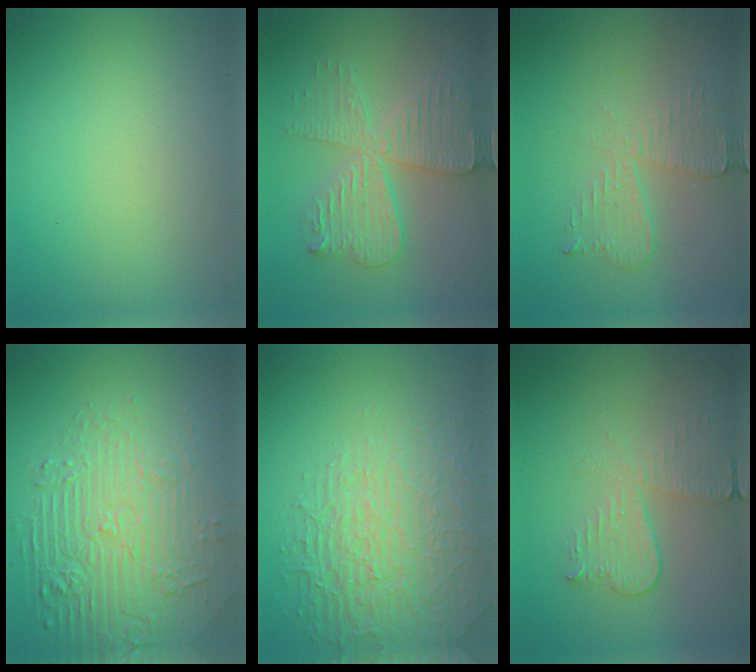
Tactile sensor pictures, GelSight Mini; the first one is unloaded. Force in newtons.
{"total": 5.7, "press": 5.6, "slide": 0.7}
{"total": 2.7, "press": 2.4, "slide": 1.1}
{"total": 8.5, "press": 5.9, "slide": 6.1}
{"total": 4.5, "press": 4.2, "slide": 1.7}
{"total": 3.0, "press": 2.7, "slide": 1.4}